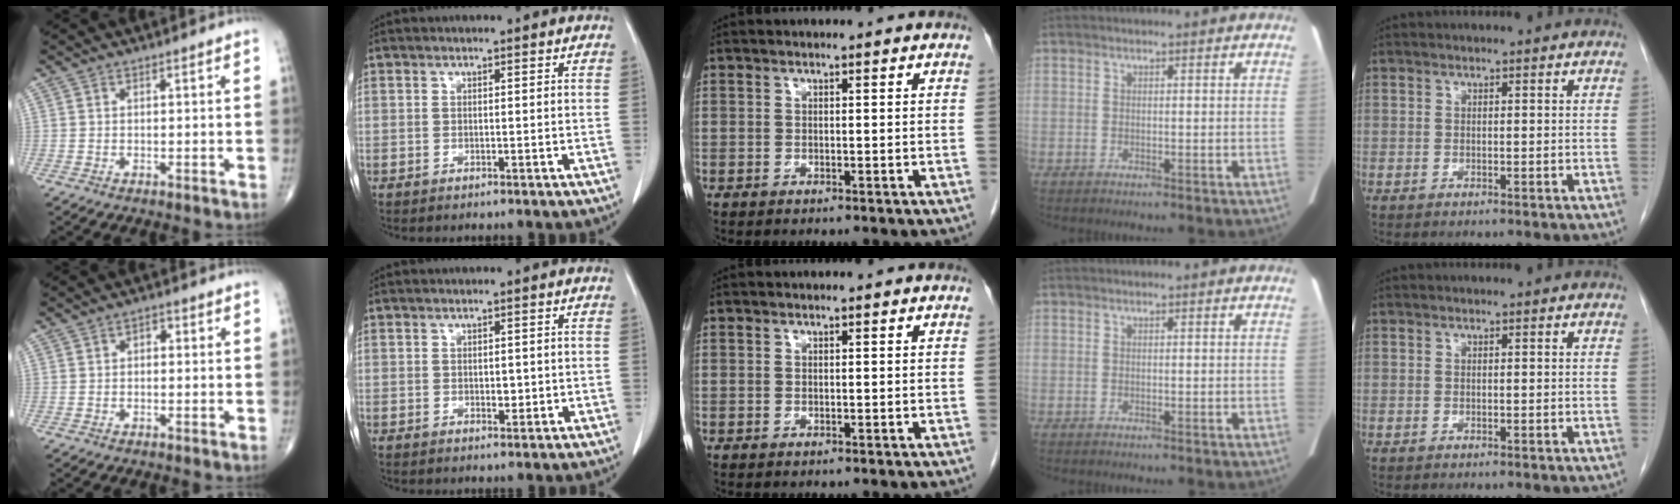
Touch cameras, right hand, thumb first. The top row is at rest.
{"thumb": {"total": 1.8, "force": [0.2, 1.2, 1.3], "torque": [-0.012, 0.009, -0.001]}, "index": {"total": 1.8, "force": [-0.1, 1.1, 1.4], "torque": [-0.018, -0.001, 0.002]}}